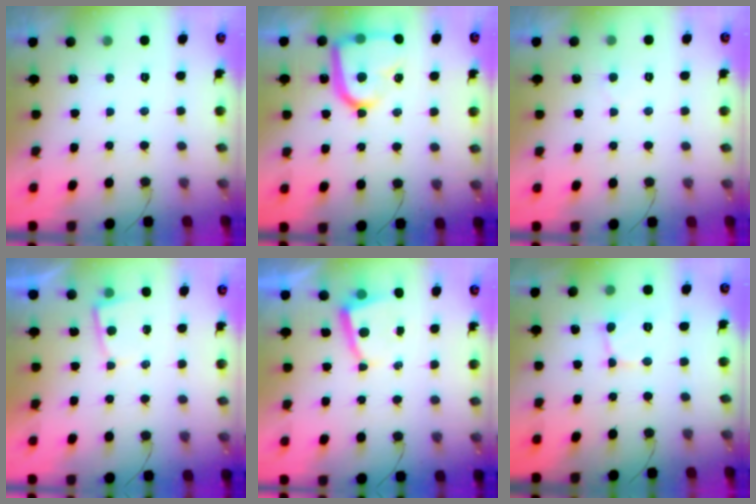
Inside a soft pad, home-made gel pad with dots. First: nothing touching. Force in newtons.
{"total": 18.1, "press": 18.0, "slide": 1.7}
{"total": 2.8, "press": 2.8, "slide": 0.3}
{"total": 2.8, "press": 2.7, "slide": 0.4}
{"total": 4.0, "press": 3.9, "slide": 0.5}
{"total": 2.1, "press": 2.1, "slide": 0.2}